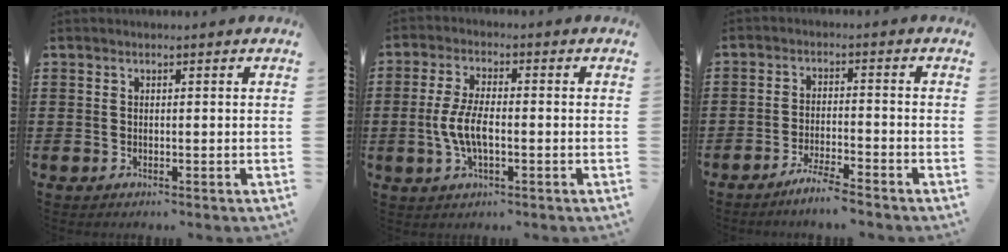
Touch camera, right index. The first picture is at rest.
{"total": 6.0, "force": [-1.1, 2.4, 5.4], "torque": [-0.122, -0.005, -0.027]}
{"total": 4.0, "force": [-3.7, -0.2, 1.7], "torque": [-0.036, -0.002, -0.071]}